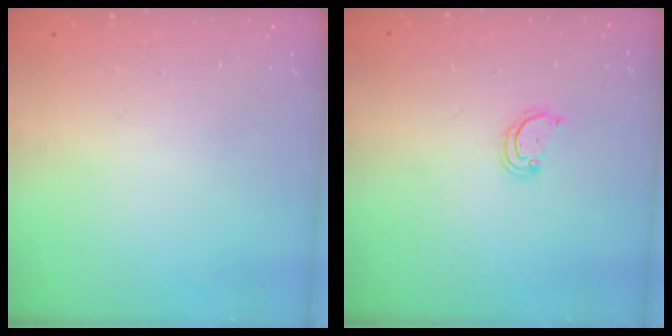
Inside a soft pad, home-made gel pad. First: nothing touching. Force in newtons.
{"total": 2.4, "press": 2.4, "slide": 0.2}